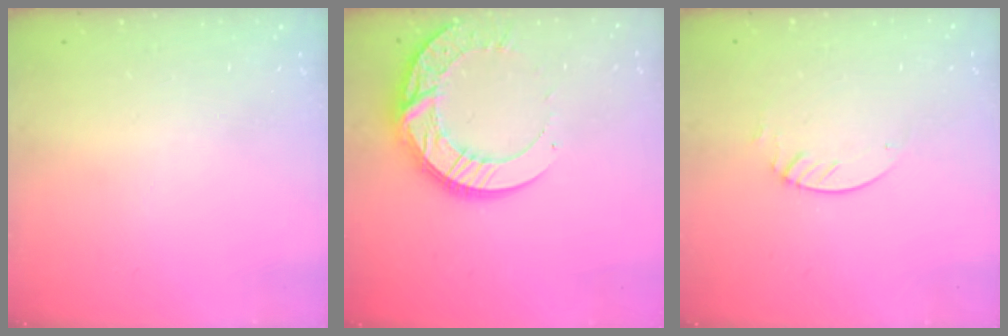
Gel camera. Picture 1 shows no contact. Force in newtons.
{"total": 17.2, "press": 17.1, "slide": 1.6}
{"total": 2.3, "press": 2.3, "slide": 0.2}